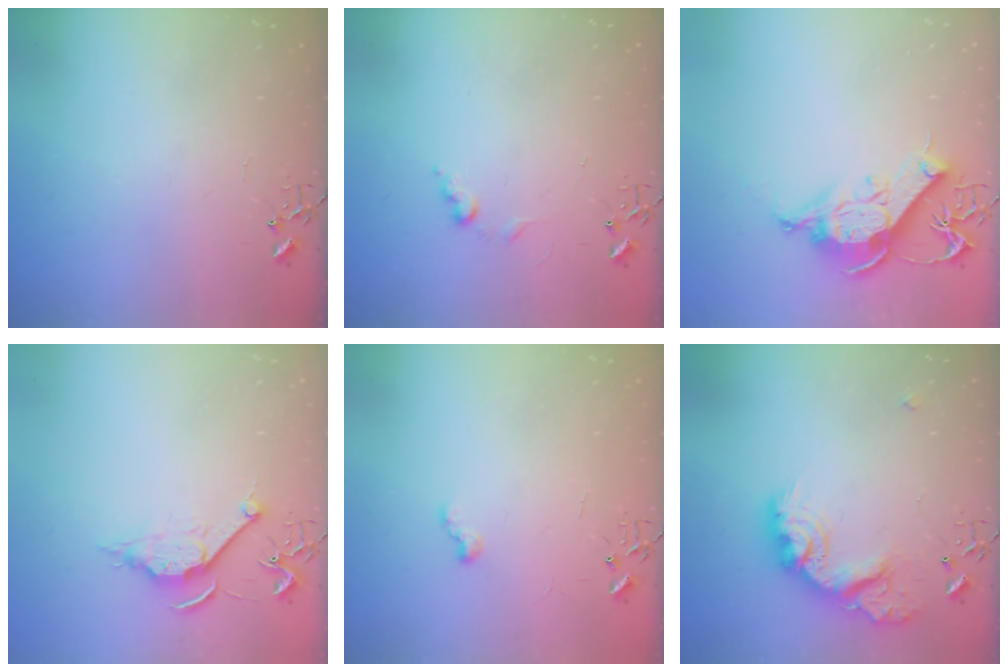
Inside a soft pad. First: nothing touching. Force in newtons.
{"total": 6.0, "press": 5.9, "slide": 0.7}
{"total": 13.1, "press": 13.1, "slide": 0.7}
{"total": 8.4, "press": 8.4, "slide": 0.6}
{"total": 5.3, "press": 5.2, "slide": 0.6}
{"total": 21.0, "press": 20.9, "slide": 1.3}